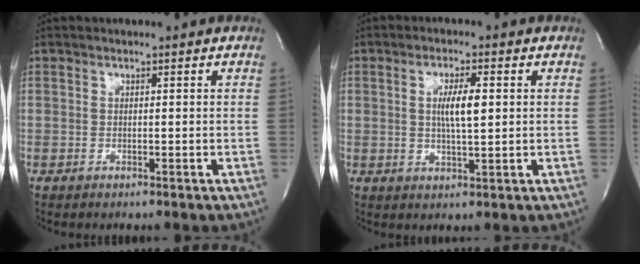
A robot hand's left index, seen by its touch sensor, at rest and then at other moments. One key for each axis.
{"total": 5.1, "fx": 0.7, "fy": 0.8, "fz": 5.0, "tx": -0.089, "ty": 0.000, "tz": 0.011}